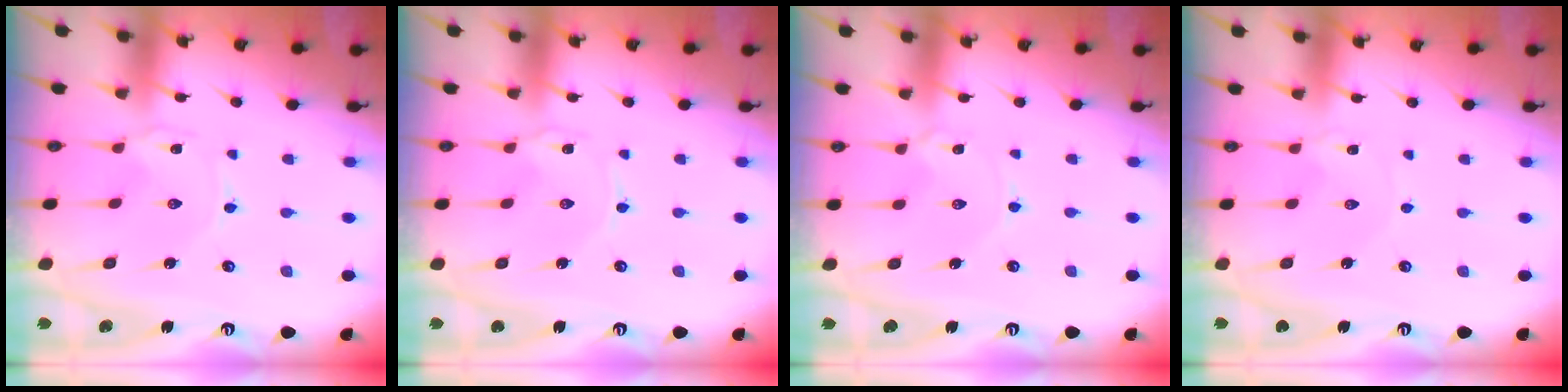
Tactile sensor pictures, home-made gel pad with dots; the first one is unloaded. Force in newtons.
{"total": 0.5, "press": 0.5, "slide": 0.1}
{"total": 1.7, "press": 1.6, "slide": 0.1}
{"total": 0.0}